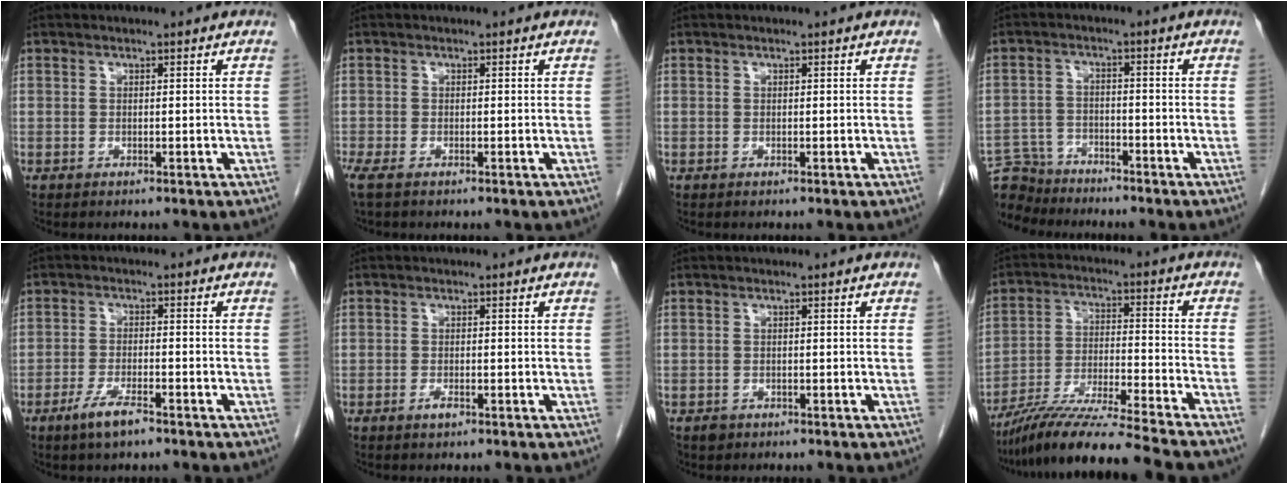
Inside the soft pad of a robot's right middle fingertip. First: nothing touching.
{"total": 2.6, "force": [-1.9, 0.8, 1.6], "torque": [-0.035, -0.011, -0.032]}
{"total": 0.0}
{"total": 7.4, "force": [-7.0, 2.4, -0.1], "torque": [0.001, 0.003, -0.129]}
{"total": 4.4, "force": [-3.1, 0.7, 3.1], "torque": [-0.067, -0.006, -0.056]}
{"total": 1.2, "force": [-0.7, 0.3, 0.9], "torque": [-0.019, -0.001, -0.011]}
{"total": 1.2, "force": [-0.8, 0.9, 0.1], "torque": [-0.006, 0.002, -0.009]}
{"total": 16.8, "force": [-14.5, -1.1, 8.2], "torque": [-0.156, -0.031, -0.250]}